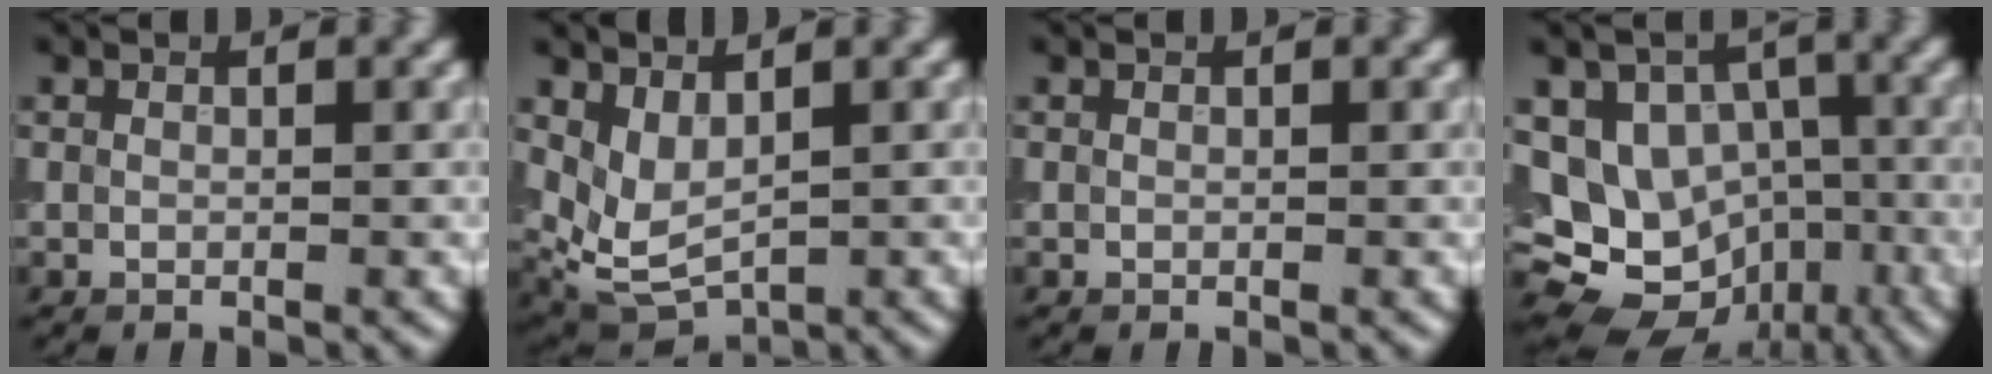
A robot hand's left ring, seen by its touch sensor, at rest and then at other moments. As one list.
[{"total": 3.9, "force": [1.2, 2.1, 3.0], "torque": [-0.073, -0.012, 0.031]}, {"total": 0.0}, {"total": 12.2, "force": [-3.3, 10.2, 5.8], "torque": [-0.099, 0.007, -0.057]}]